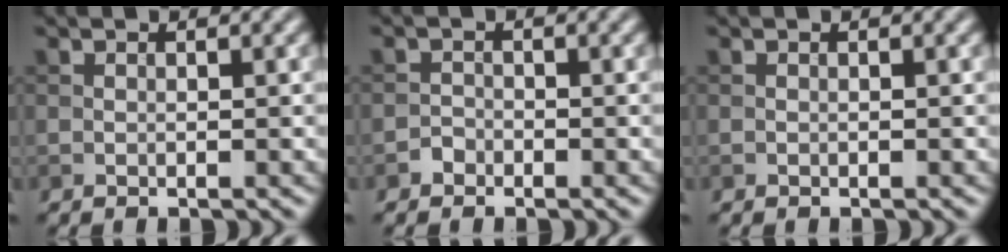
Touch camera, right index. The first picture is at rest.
{"total": 0.9, "force": [-0.6, 0.7, 0.0], "torque": [0.005, 0.003, -0.011]}
{"total": 0.0}